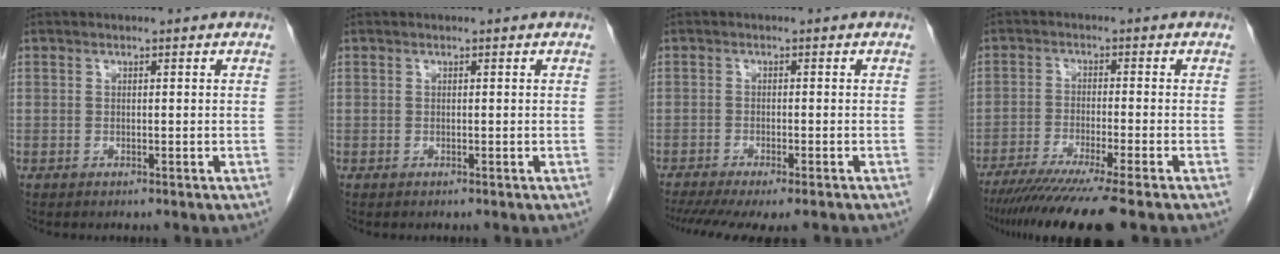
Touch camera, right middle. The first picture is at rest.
{"total": 0.0}
{"total": 12.5, "force": [-10.3, 2.4, 6.6], "torque": [-0.114, -0.021, -0.144]}
{"total": 12.5, "force": [-9.9, -1.2, 7.5], "torque": [-0.101, -0.041, -0.155]}